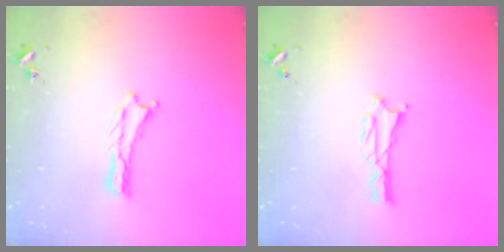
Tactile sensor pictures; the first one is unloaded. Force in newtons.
{"total": 0.7, "press": 0.7, "slide": 0.1}